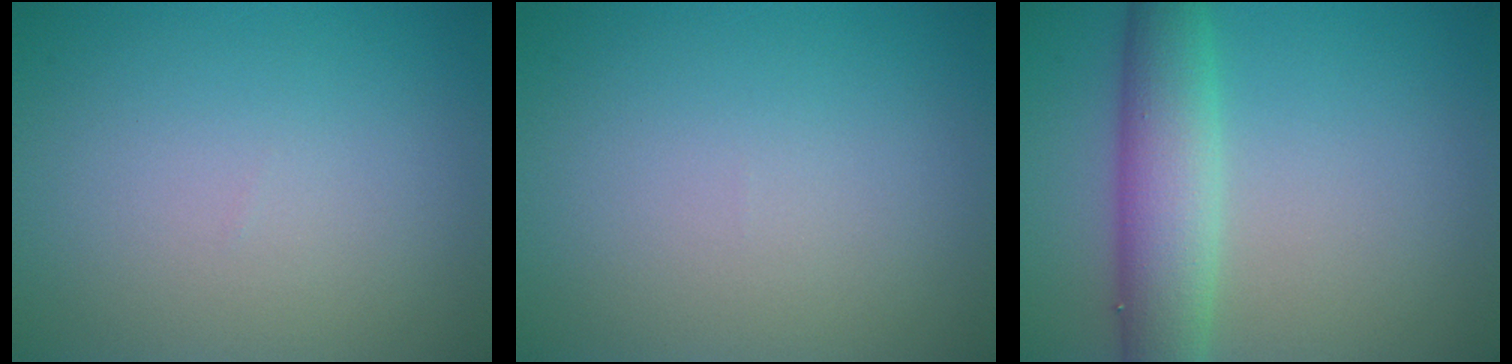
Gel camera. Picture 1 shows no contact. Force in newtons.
{"total": 0.0}
{"total": 5.5, "press": 5.5, "slide": 0.4}